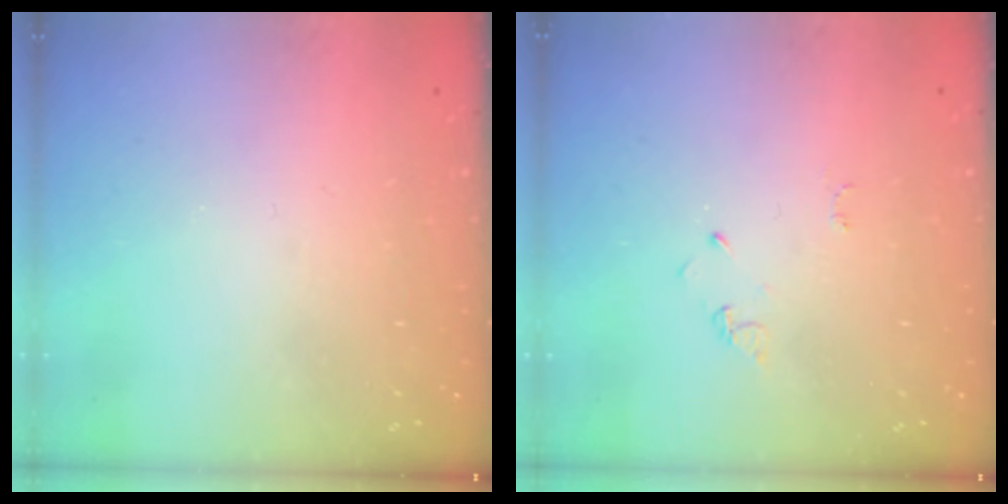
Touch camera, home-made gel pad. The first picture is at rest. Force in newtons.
{"total": 2.6, "press": 2.6, "slide": 0.4}